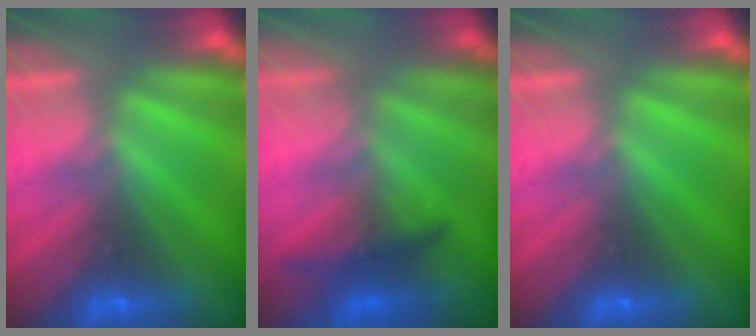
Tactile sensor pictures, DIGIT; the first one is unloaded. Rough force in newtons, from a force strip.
{"total": 1.3}
{"total": 0.0}